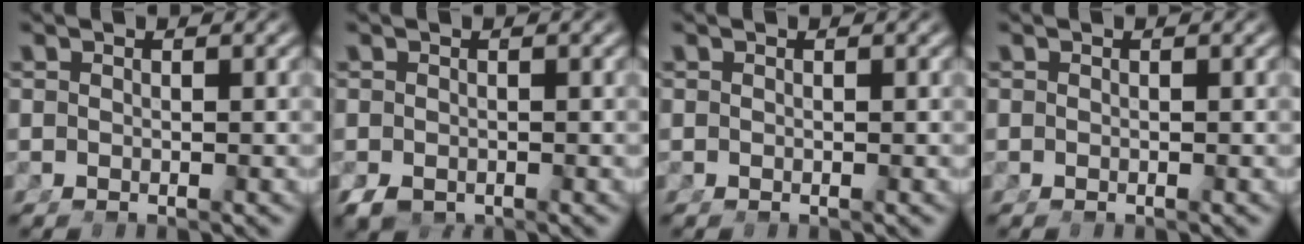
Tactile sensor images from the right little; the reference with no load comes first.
{"total": 1.9, "force": [-1.3, 1.0, 0.9], "torque": [-0.025, -0.021, -0.009]}
{"total": 0.0}
{"total": 0.0}